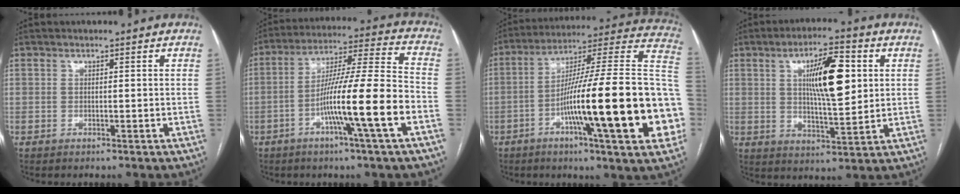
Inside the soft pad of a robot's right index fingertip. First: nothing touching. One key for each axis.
{"total": 15.6, "fx": -5.6, "fy": -0.9, "fz": 14.5, "tx": -0.252, "ty": 0.002, "tz": -0.099}
{"total": 29.9, "fx": -6.9, "fy": 2.2, "fz": 29.0, "tx": -0.348, "ty": 0.002, "tz": -0.119}
{"total": 11.6, "fx": 2.9, "fy": 2.6, "fz": 10.9, "tx": -0.184, "ty": 0.004, "tz": 0.048}